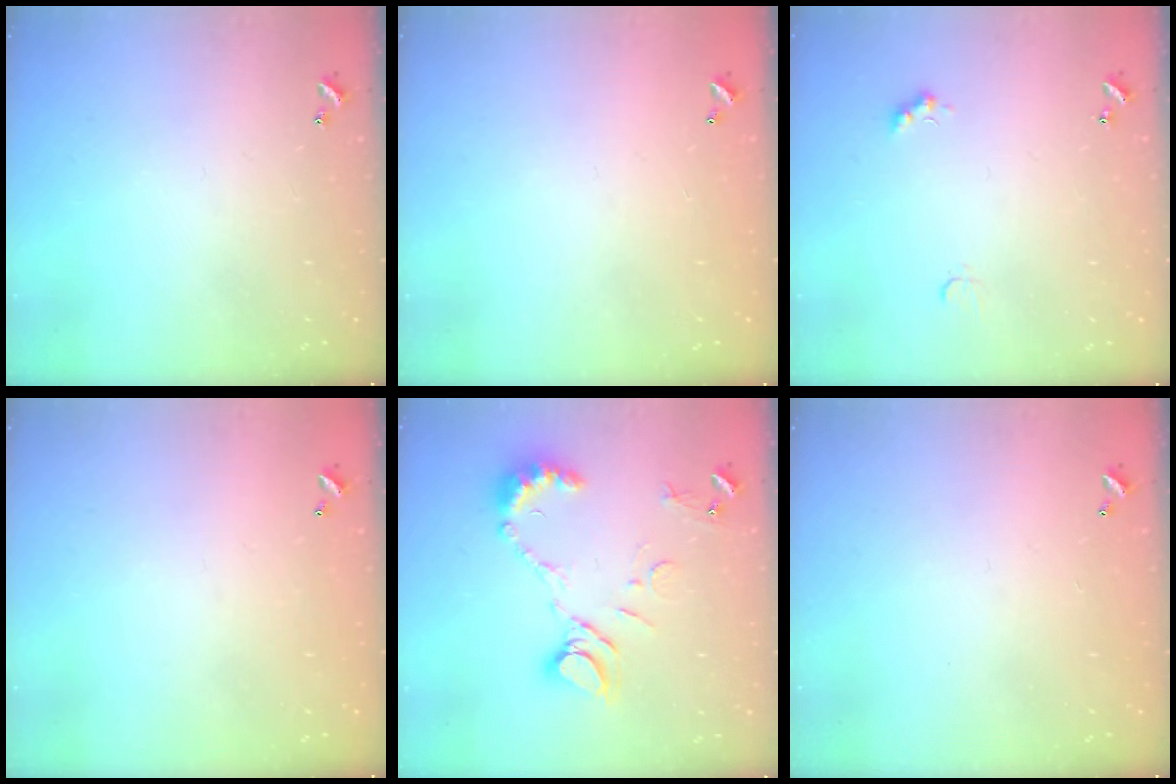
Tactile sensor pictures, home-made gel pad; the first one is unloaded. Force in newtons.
{"total": 3.0, "press": 3.0, "slide": 0.1}
{"total": 2.4, "press": 2.3, "slide": 0.5}
{"total": 2.9, "press": 2.9, "slide": 0.1}
{"total": 11.1, "press": 11.0, "slide": 1.3}
{"total": 2.9, "press": 2.9, "slide": 0.1}